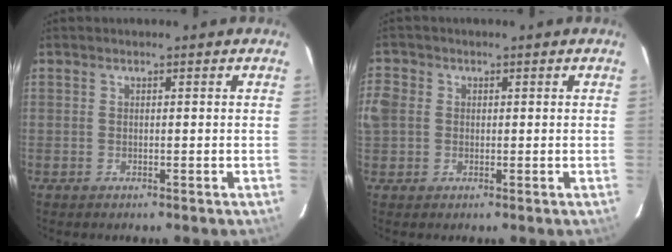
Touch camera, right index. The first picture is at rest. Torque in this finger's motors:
{"motor_torque": [0.39, -0.18, 0.13, 0.02]}